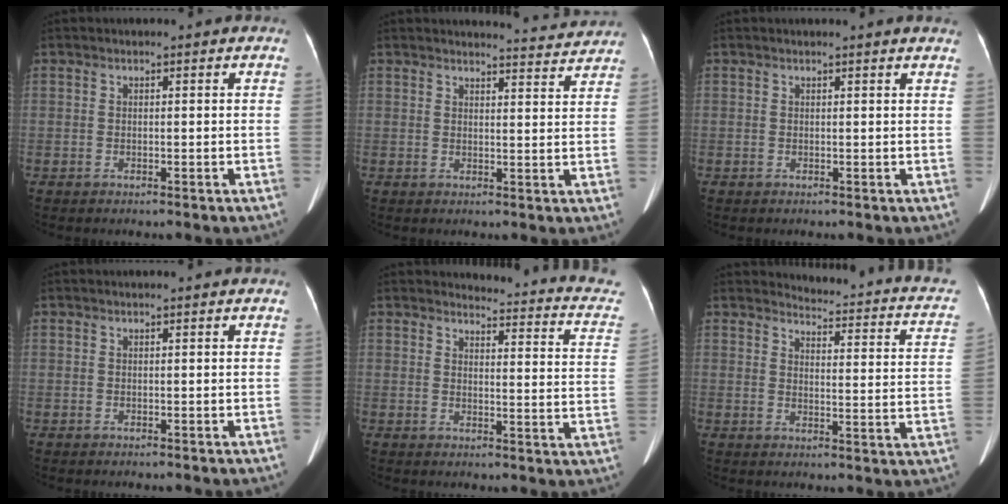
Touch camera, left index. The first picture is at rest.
{"total": 6.6, "force": [6.6, -0.2, 0.2], "torque": [-0.014, -0.012, 0.069]}
{"total": 3.7, "force": [3.5, 0.2, 1.1], "torque": [-0.017, 0.015, 0.023]}
{"total": 0.0}
{"total": 14.2, "force": [13.4, 2.6, 3.9], "torque": [-0.014, -0.067, 0.111]}
{"total": 14.2, "force": [12.7, 3.0, 5.5], "torque": [-0.049, -0.046, 0.114]}